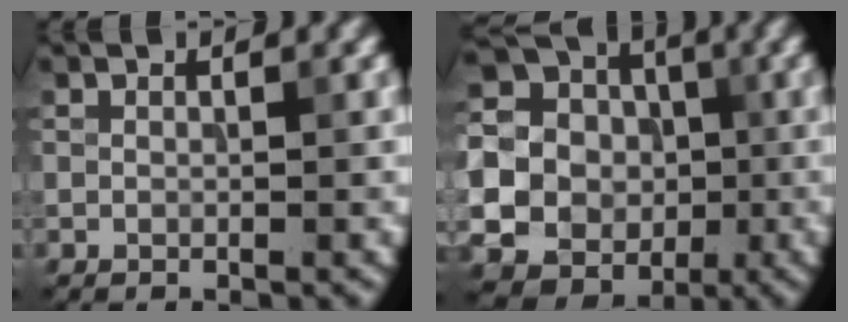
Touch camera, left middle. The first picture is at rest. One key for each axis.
{"total": 23.2, "fx": -2.8, "fy": 22.1, "fz": 6.2, "tx": -0.175, "ty": -0.010, "tz": -0.089}